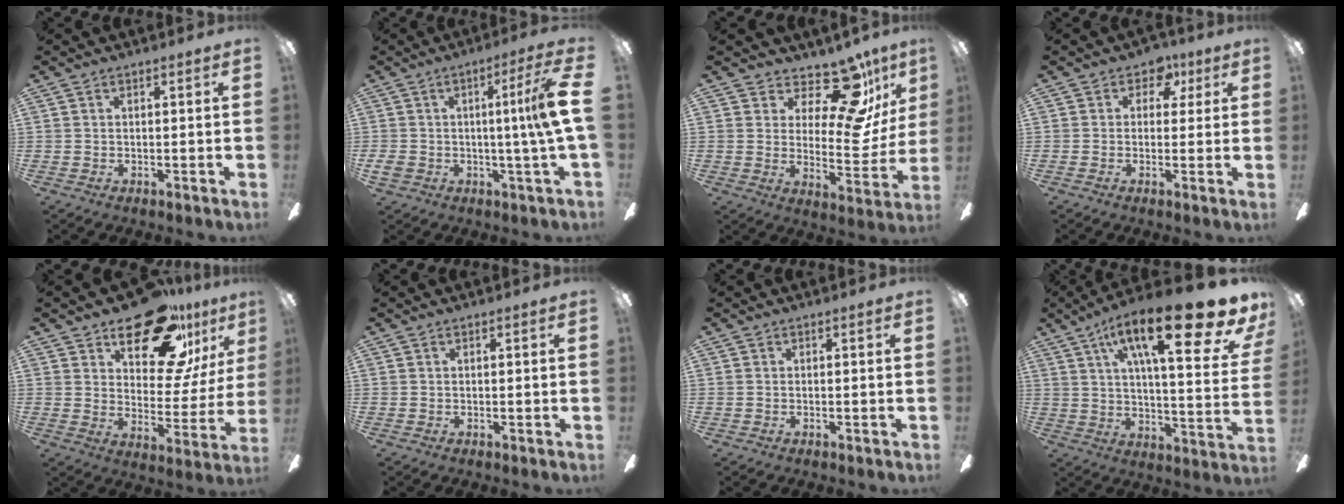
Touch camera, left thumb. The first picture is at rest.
{"total": 11.6, "force": [0.6, 1.3, 11.5], "torque": [-0.191, -0.004, 0.005]}
{"total": 16.7, "force": [11.2, 7.0, 10.1], "torque": [-0.140, -0.089, 0.190]}
{"total": 5.2, "force": [2.5, 3.4, 3.1], "torque": [-0.029, -0.009, 0.039]}
{"total": 23.4, "force": [15.9, 11.0, 13.2], "torque": [-0.187, -0.093, 0.269]}
{"total": 0.0}
{"total": 0.0}
{"total": 24.5, "force": [14.1, 6.1, 19.1], "torque": [-0.294, -0.080, 0.215]}